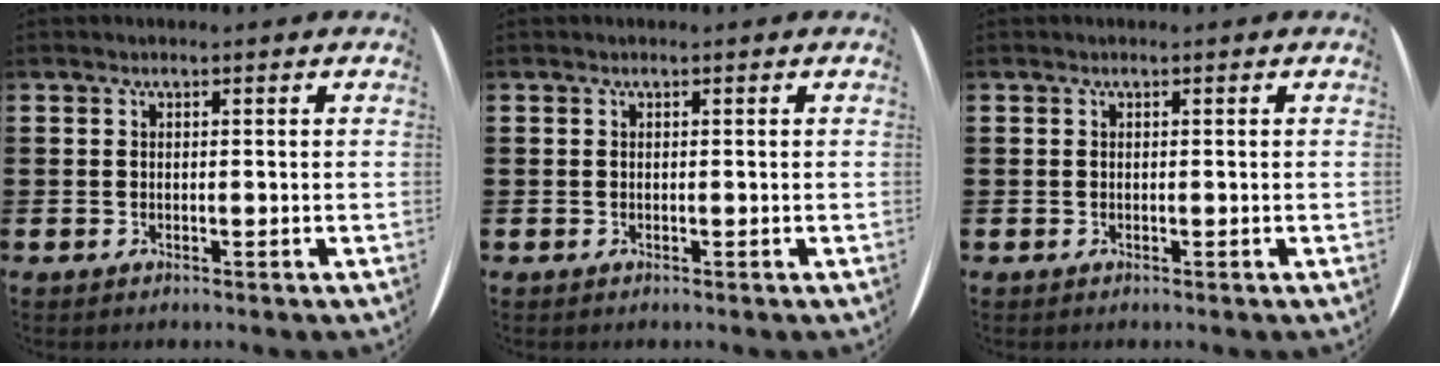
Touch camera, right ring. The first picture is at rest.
{"total": 0.0}
{"total": 0.0}